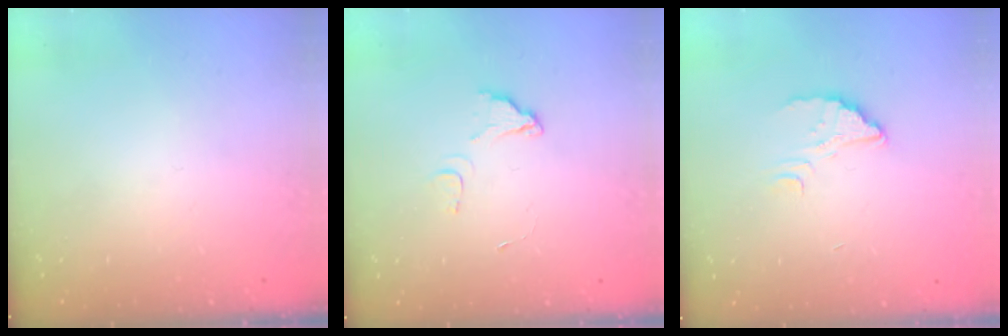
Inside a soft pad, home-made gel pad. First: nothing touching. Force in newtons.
{"total": 3.9, "press": 3.8, "slide": 0.3}
{"total": 2.4, "press": 2.4, "slide": 0.1}